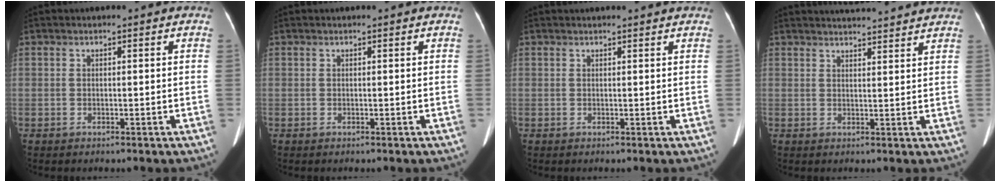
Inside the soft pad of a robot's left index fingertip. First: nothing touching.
{"total": 0.0}
{"total": 3.8, "force": [3.6, 0.0, 1.0], "torque": [-0.012, 0.022, 0.040]}
{"total": 8.8, "force": [8.4, 0.6, 2.4], "torque": [-0.035, 0.021, 0.102]}